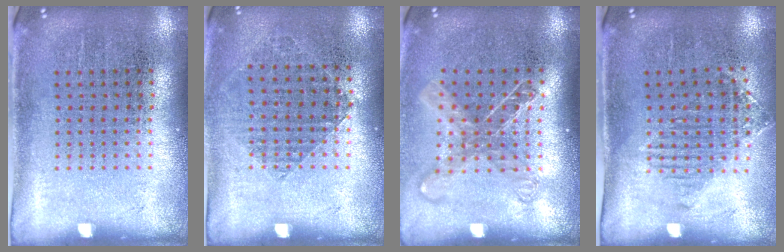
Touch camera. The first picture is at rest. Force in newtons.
{"total": 0.9, "press": 0.8, "slide": 0.3}
{"total": 1.4, "press": 1.2, "slide": 0.8}
{"total": 1.2, "press": 1.1, "slide": 0.5}